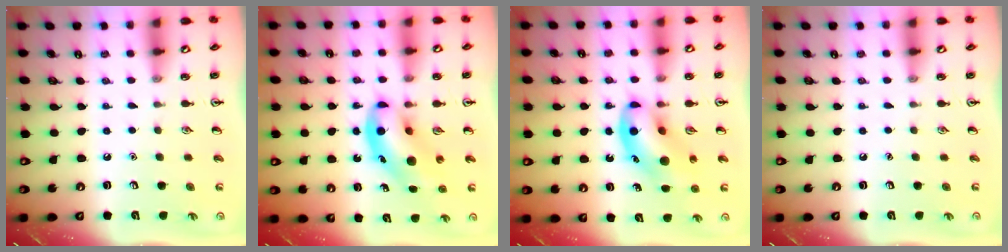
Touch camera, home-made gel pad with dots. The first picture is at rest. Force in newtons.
{"total": 9.7, "press": 9.4, "slide": 2.5}
{"total": 11.6, "press": 11.2, "slide": 3.1}
{"total": 0.0}